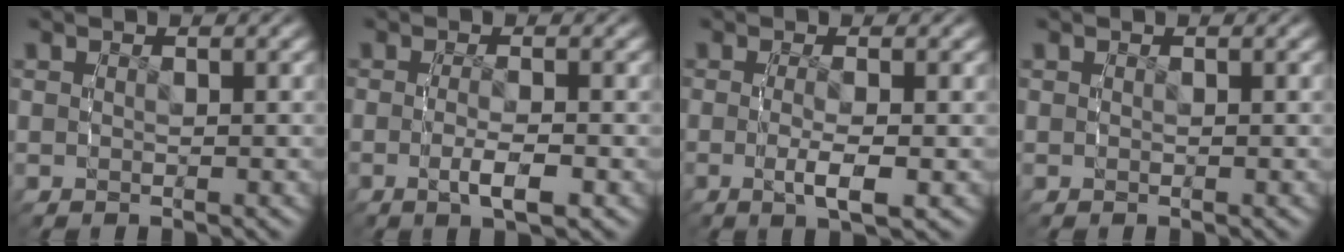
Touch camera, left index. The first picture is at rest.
{"total": 3.0, "force": [-1.3, 0.4, 2.7], "torque": [-0.058, -0.014, -0.016]}
{"total": 3.2, "force": [-1.0, 0.4, 3.0], "torque": [-0.062, -0.018, -0.010]}
{"total": 0.0}